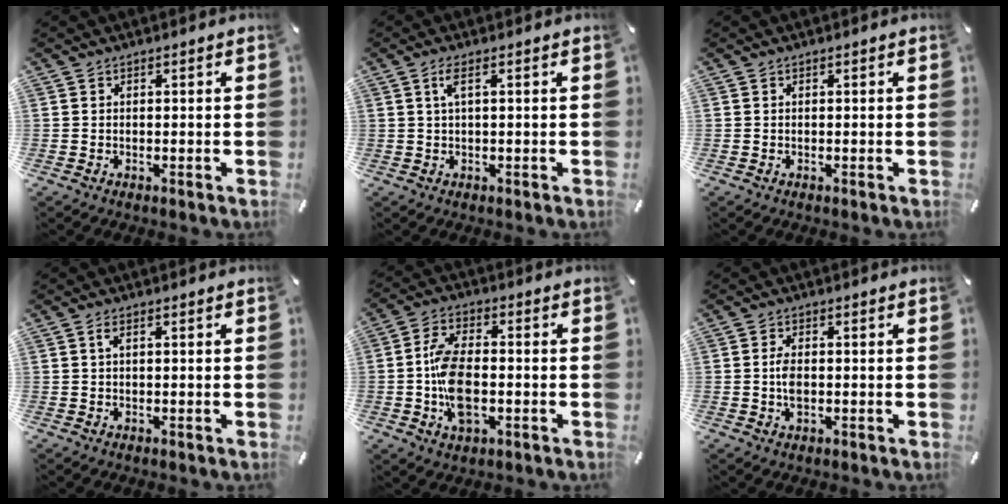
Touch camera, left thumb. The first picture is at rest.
{"total": 3.1, "force": [0.8, 0.6, 2.9], "torque": [-0.060, 0.004, 0.012]}
{"total": 0.0}
{"total": 1.5, "force": [0.4, 0.6, 1.3], "torque": [-0.027, 0.005, 0.004]}
{"total": 10.1, "force": [-1.9, 5.5, 8.2], "torque": [-0.166, 0.001, -0.036]}
{"total": 3.5, "force": [-0.3, 1.9, 2.9], "torque": [-0.068, -0.003, -0.010]}